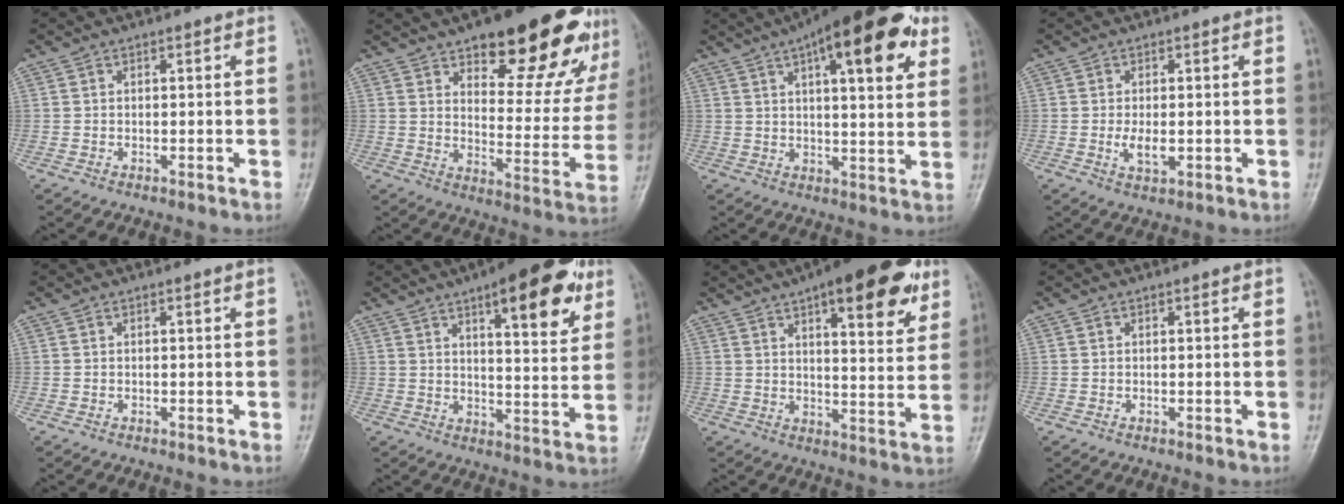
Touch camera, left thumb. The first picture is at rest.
{"total": 23.7, "force": [15.1, 8.8, 16.1], "torque": [-0.165, -0.063, 0.207]}
{"total": 21.0, "force": [10.0, 7.1, 17.1], "torque": [-0.227, -0.005, 0.138]}
{"total": 3.6, "force": [-0.4, 1.9, 3.0], "torque": [-0.057, -0.007, -0.009]}
{"total": 0.0}
{"total": 16.7, "force": [8.9, 5.4, 13.0], "torque": [-0.146, -0.032, 0.122]}
{"total": 19.0, "force": [10.5, 6.4, 14.5], "torque": [-0.172, -0.030, 0.144]}
{"total": 0.0}